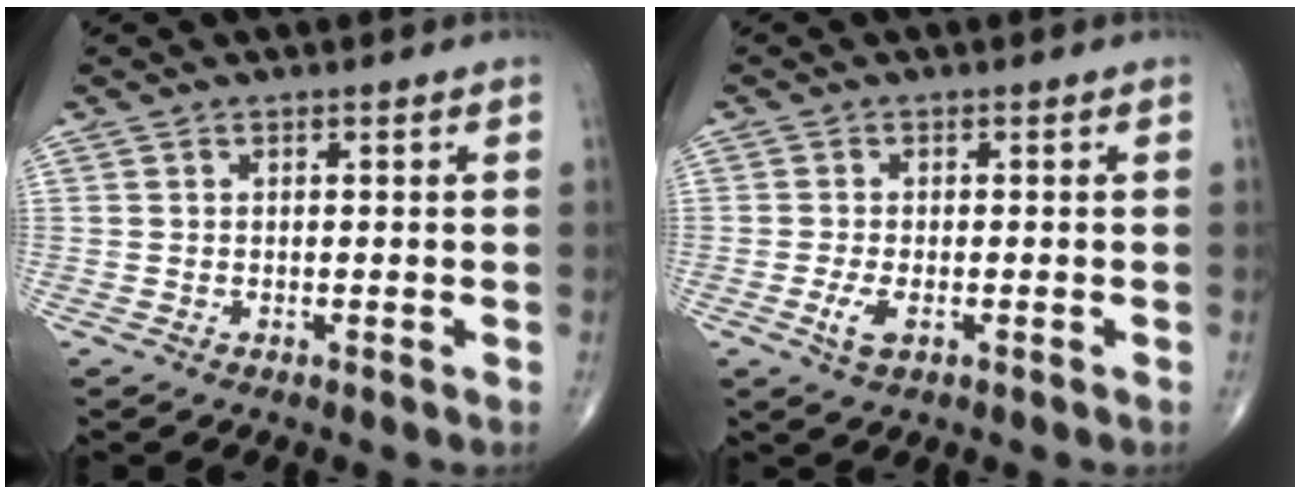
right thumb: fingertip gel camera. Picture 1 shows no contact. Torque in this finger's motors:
{"motor_torque": [-0.05, 0.02, 0.23, 0.26, 0.07]}